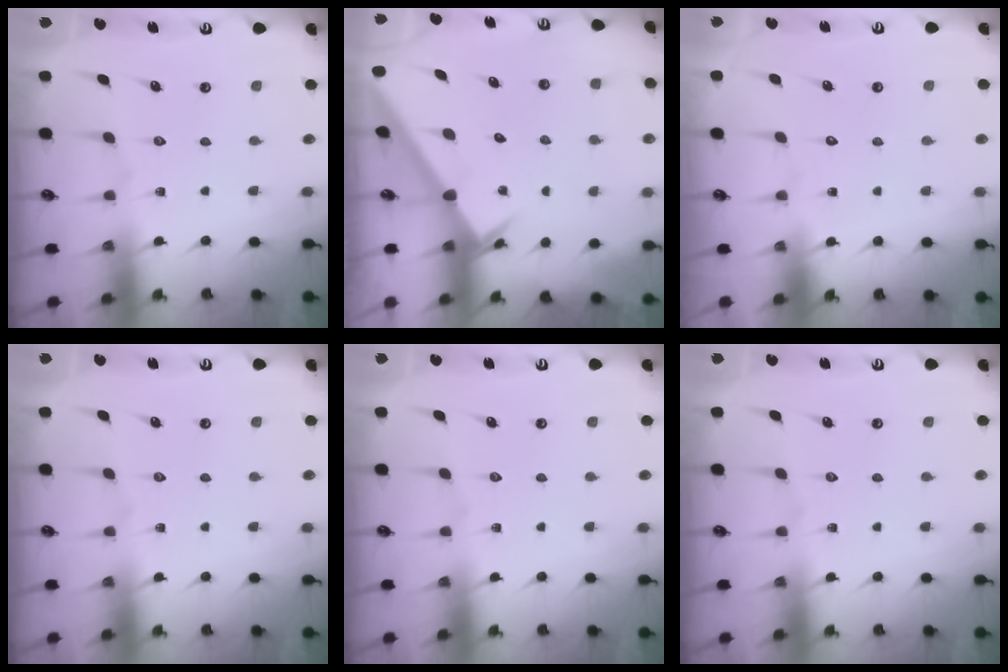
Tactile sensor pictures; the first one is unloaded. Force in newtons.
{"total": 2.6, "press": 2.6, "slide": 0.1}
{"total": 1.6, "press": 1.5, "slide": 0.1}
{"total": 0.0}
{"total": 0.0}
{"total": 0.0}